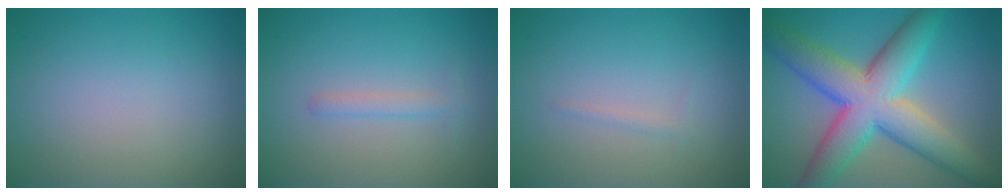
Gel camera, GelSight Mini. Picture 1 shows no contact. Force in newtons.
{"total": 1.2, "press": 1.2, "slide": 0.1}
{"total": 0.6, "press": 0.6, "slide": 0.0}
{"total": 10.2, "press": 10.2, "slide": 0.6}